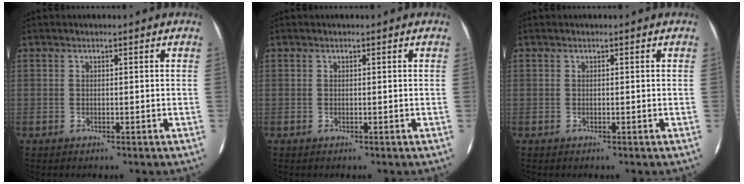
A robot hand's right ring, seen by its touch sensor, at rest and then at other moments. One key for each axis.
{"total": 0.0}
{"total": 0.0}